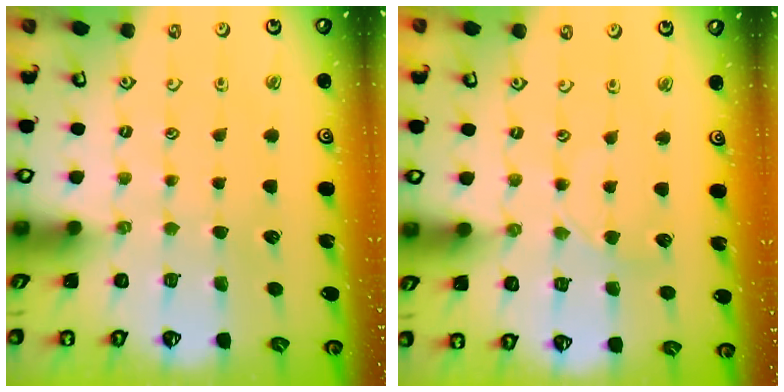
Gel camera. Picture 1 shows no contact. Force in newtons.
{"total": 3.2, "press": 3.2, "slide": 0.4}